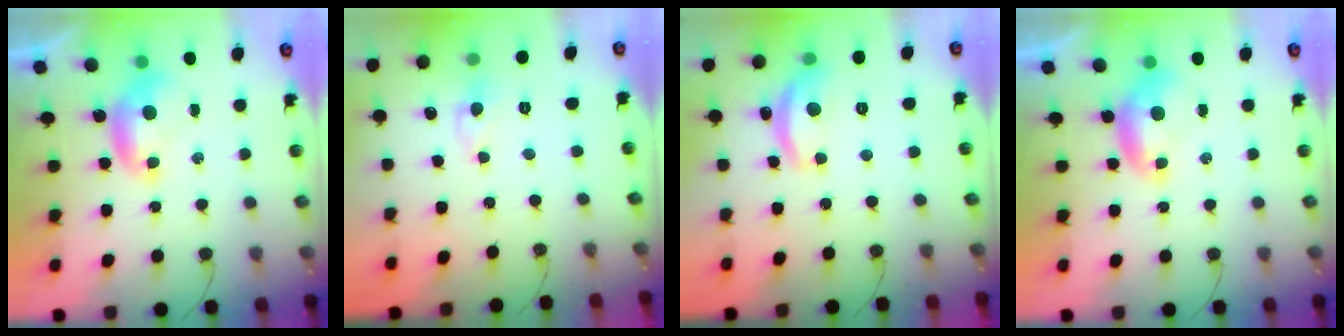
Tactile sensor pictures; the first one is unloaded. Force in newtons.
{"total": 0.0}
{"total": 9.3, "press": 9.3, "slide": 0.7}
{"total": 0.0}